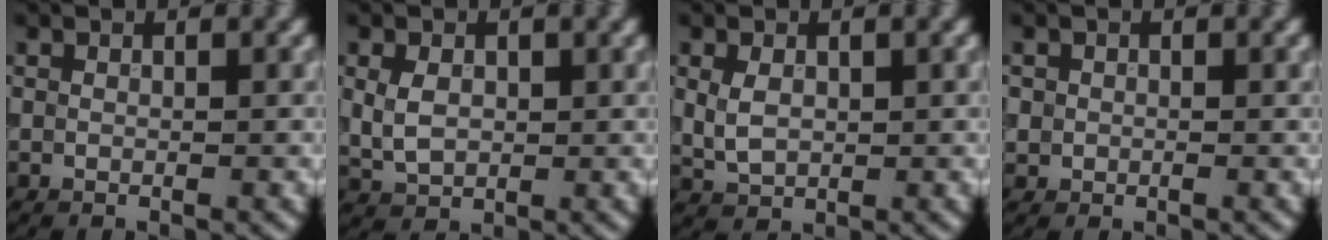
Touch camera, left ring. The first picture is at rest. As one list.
[{"total": 2.6, "force": [0.4, 1.9, 1.7], "torque": [-0.040, -0.001, 0.012]}, {"total": 2.3, "force": [0.4, 1.6, 1.7], "torque": [-0.040, -0.001, 0.014]}, {"total": 1.0, "force": [0.0, 1.0, 0.2], "torque": [0.005, -0.003, -0.005]}]